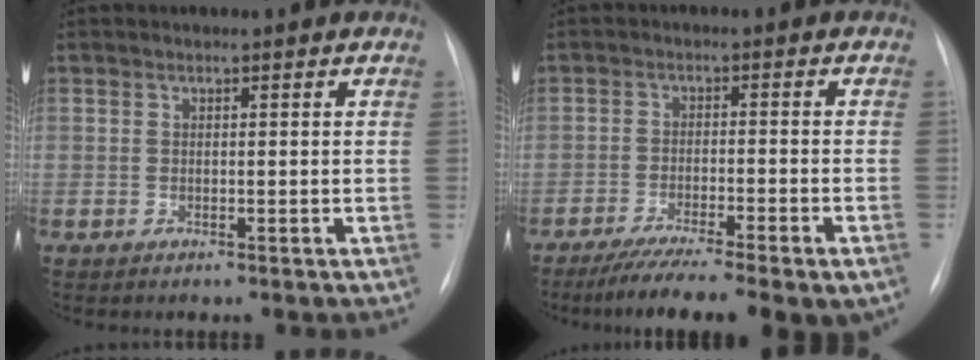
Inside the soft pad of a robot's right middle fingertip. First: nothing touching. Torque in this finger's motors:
{"motor_torque": [1.12, -1.02, 0.22, 0.11]}